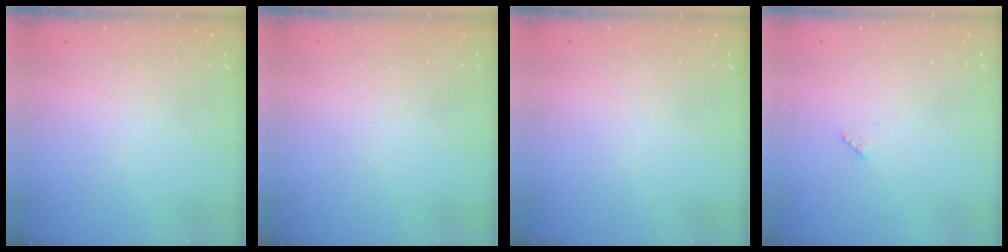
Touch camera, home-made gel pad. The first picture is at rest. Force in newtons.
{"total": 0.0}
{"total": 0.0}
{"total": 2.9, "press": 2.9, "slide": 0.4}